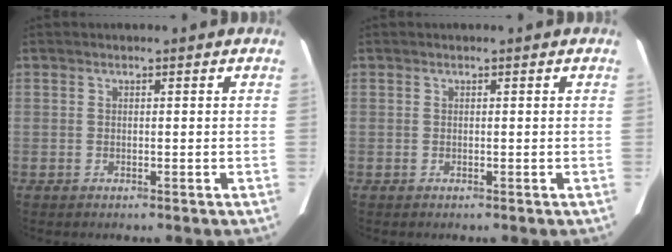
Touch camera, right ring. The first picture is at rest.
{"total": 0.0}